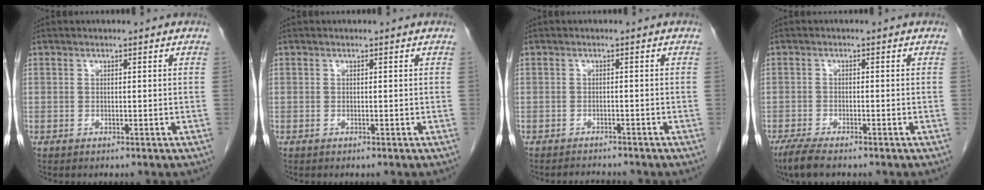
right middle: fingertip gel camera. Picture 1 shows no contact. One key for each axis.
{"total": 0.0}
{"total": 2.6, "fx": -2.5, "fy": 0.5, "fz": 0.4, "tx": -0.008, "ty": -0.008, "tz": -0.037}
{"total": 4.4, "fx": -3.3, "fy": 0.9, "fz": 2.7, "tx": -0.059, "ty": -0.013, "tz": -0.056}